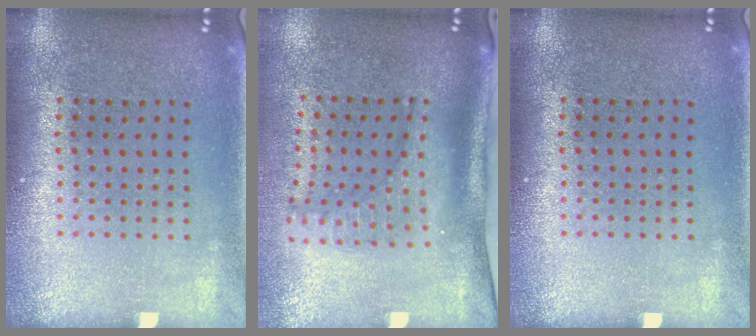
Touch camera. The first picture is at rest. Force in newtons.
{"total": 1.8, "press": 1.4, "slide": 1.1}
{"total": 0.0}